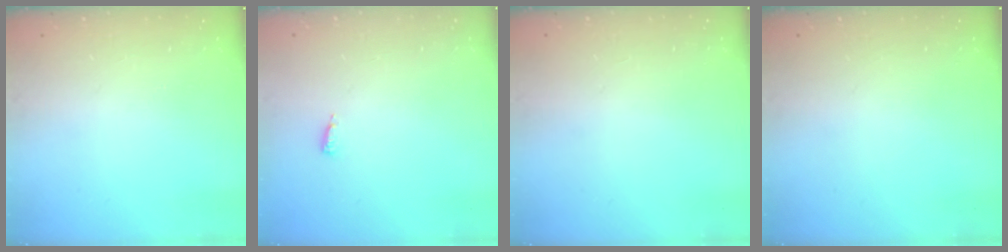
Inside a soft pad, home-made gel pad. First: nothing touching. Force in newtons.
{"total": 4.3, "press": 4.2, "slide": 1.0}
{"total": 1.0, "press": 0.8, "slide": 0.6}
{"total": 0.0}